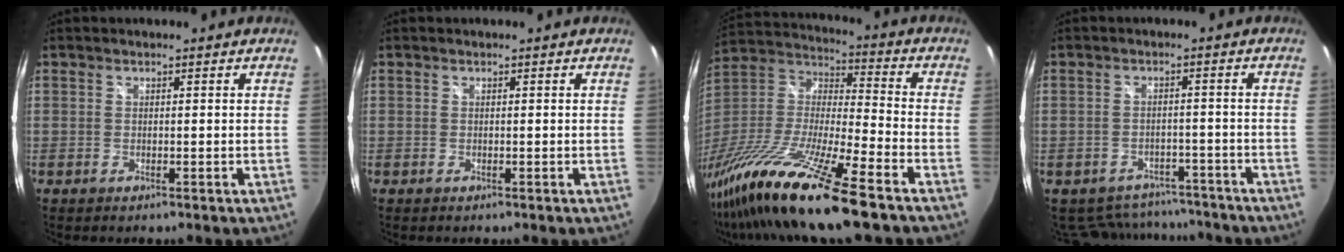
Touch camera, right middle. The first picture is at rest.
{"total": 0.0}
{"total": 23.5, "force": [-16.7, 1.1, 16.4], "torque": [-0.314, -0.043, -0.308]}
{"total": 10.9, "force": [-9.2, 5.3, 2.4], "torque": [-0.061, 0.018, -0.113]}